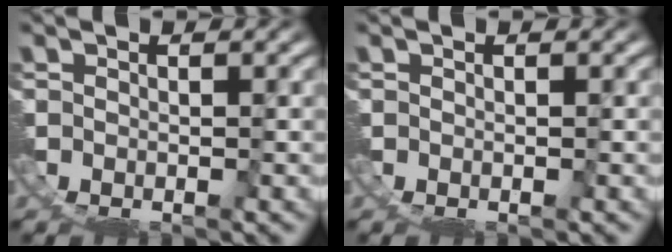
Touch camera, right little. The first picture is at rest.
{"total": 0.0}